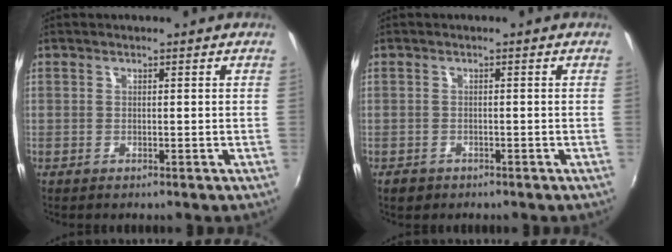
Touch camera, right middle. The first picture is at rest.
{"total": 2.0, "force": [-1.2, 1.4, 0.6], "torque": [-0.016, -0.002, -0.019]}